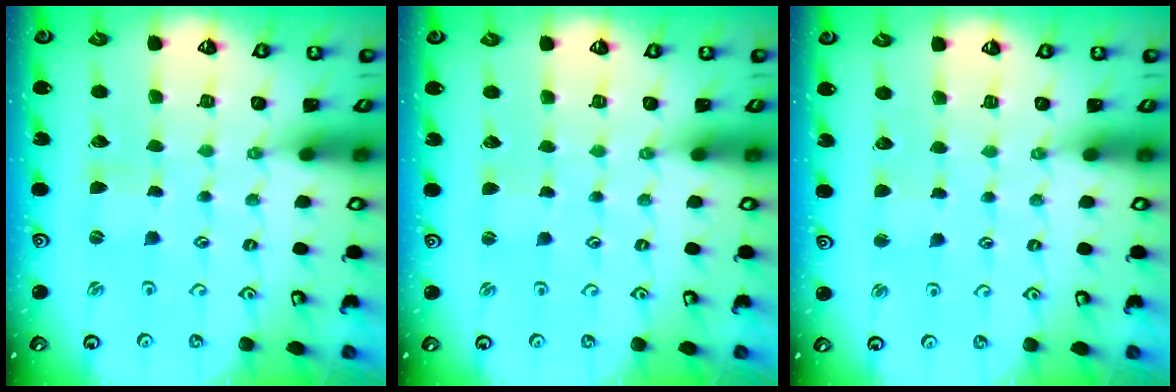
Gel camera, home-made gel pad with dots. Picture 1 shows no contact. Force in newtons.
{"total": 1.0, "press": 1.0, "slide": 0.2}
{"total": 1.8, "press": 1.8, "slide": 0.2}